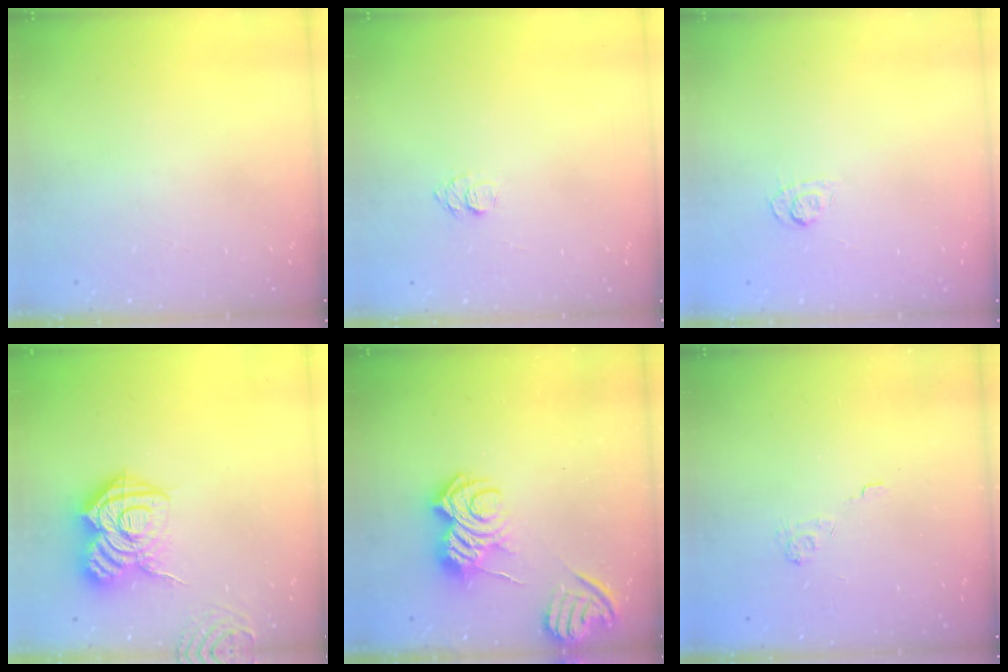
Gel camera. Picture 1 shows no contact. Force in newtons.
{"total": 5.0, "press": 5.0, "slide": 0.5}
{"total": 3.5, "press": 3.1, "slide": 1.6}
{"total": 17.2, "press": 17.2, "slide": 1.5}
{"total": 8.2, "press": 8.2, "slide": 0.9}
{"total": 2.1, "press": 1.5, "slide": 1.4}